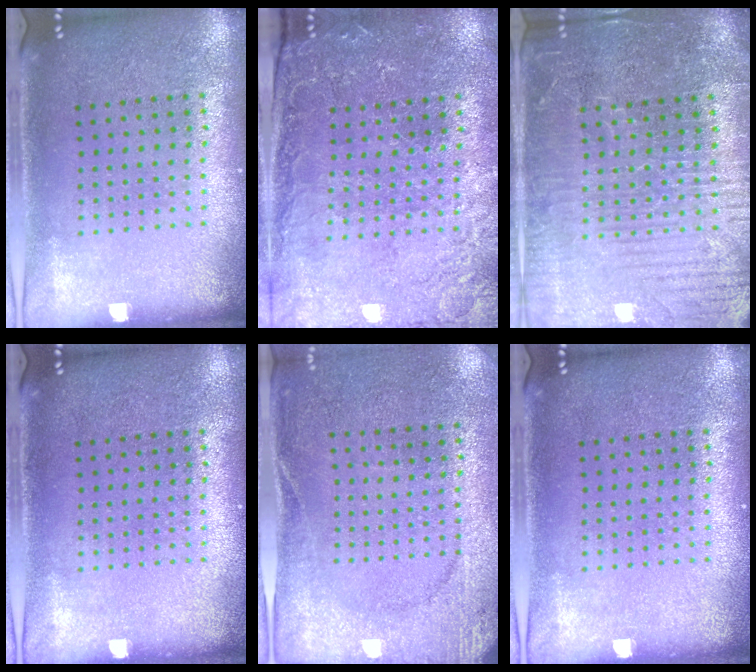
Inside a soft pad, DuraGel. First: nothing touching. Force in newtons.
{"total": 0.6, "press": 0.4, "slide": 0.4}
{"total": 4.2, "press": 3.9, "slide": 1.5}
{"total": 0.0}
{"total": 2.6, "press": 2.4, "slide": 0.9}
{"total": 0.0}